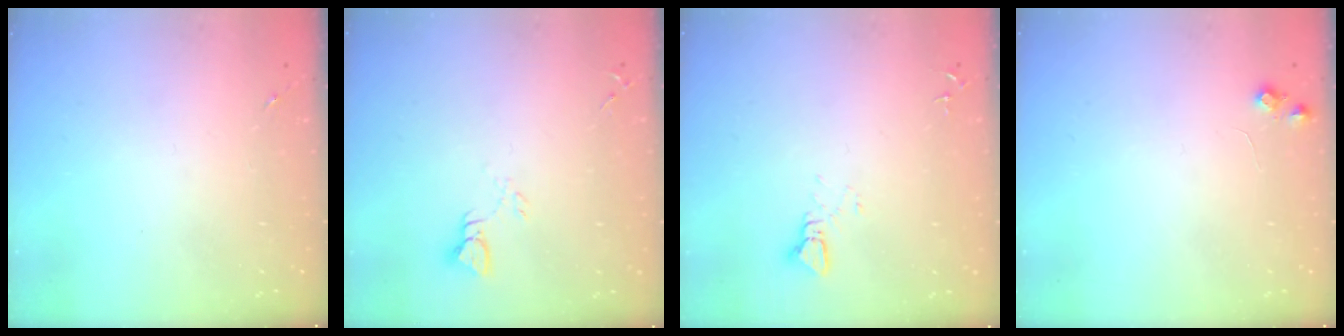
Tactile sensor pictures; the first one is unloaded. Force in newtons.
{"total": 2.8, "press": 2.8, "slide": 0.2}
{"total": 2.4, "press": 2.4, "slide": 0.1}
{"total": 5.7, "press": 5.6, "slide": 0.9}